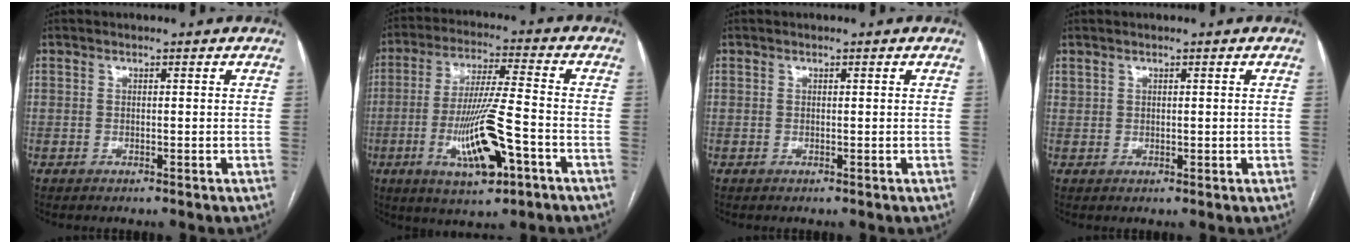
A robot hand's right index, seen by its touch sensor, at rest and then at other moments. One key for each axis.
{"total": 13.2, "fx": -4.7, "fy": 1.9, "fz": 12.2, "tx": -0.235, "ty": -0.011, "tz": -0.078}
{"total": 0.0}
{"total": 1.0, "fx": 0.8, "fy": 0.6, "fz": 0.5, "tx": -0.006, "ty": 0.001, "tz": 0.018}